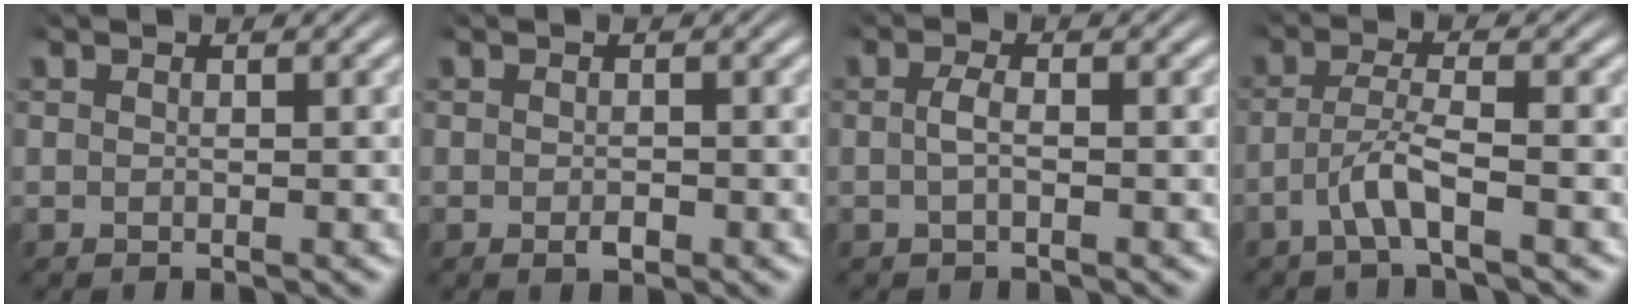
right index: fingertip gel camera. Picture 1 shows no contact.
{"total": 1.1, "force": [-0.6, 0.5, 0.8], "torque": [-0.015, -0.005, -0.009]}
{"total": 1.4, "force": [-0.5, 0.0, 1.3], "torque": [-0.032, -0.006, -0.007]}
{"total": 3.1, "force": [-2.0, 0.0, 2.4], "torque": [-0.045, -0.002, -0.034]}